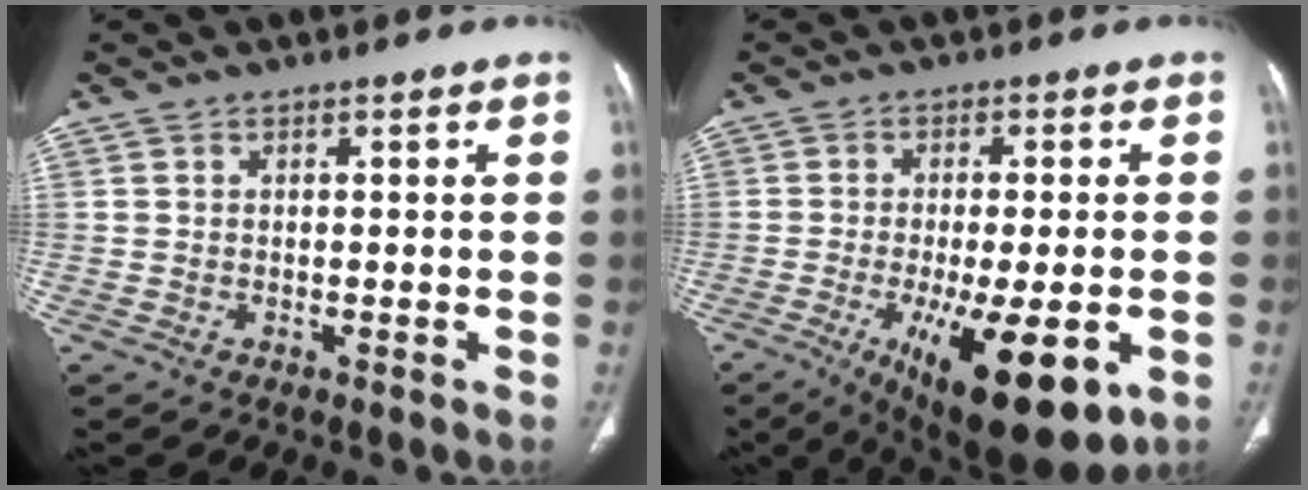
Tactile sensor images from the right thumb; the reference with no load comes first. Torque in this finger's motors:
{"motor_torque": [2.12, 2.88, 0.42, -0.18, 0.37]}